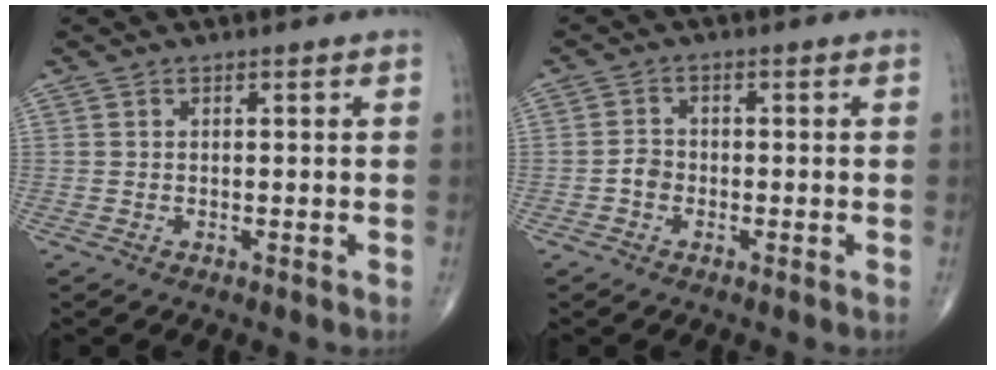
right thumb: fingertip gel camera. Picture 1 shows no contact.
{"total": 2.2, "force": [-0.9, 1.8, 1.0], "torque": [-0.009, 0.010, -0.023]}